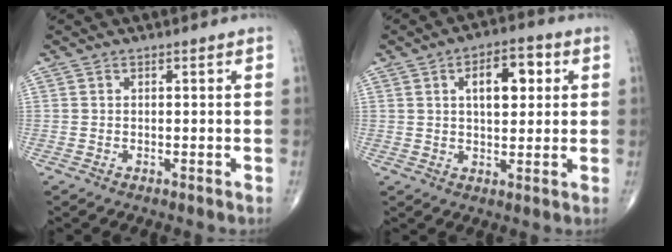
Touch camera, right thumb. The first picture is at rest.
{"total": 9.2, "force": [2.6, 4.7, 7.5], "torque": [-0.085, 0.004, 0.036]}